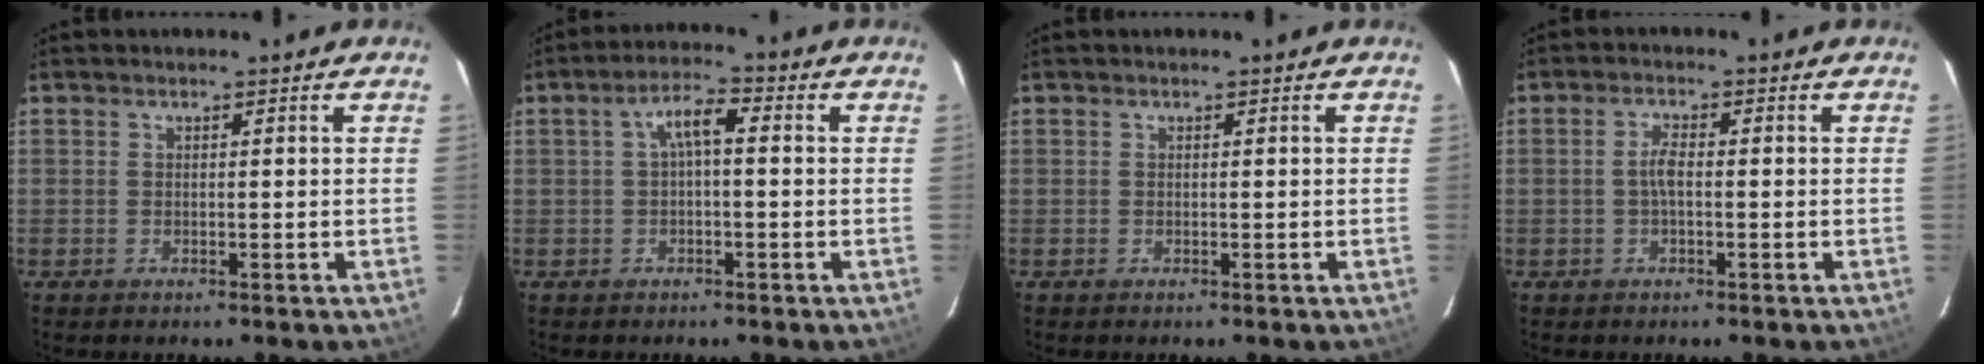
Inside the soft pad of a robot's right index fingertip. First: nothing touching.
{"total": 4.3, "force": [0.1, 1.5, 4.1], "torque": [-0.077, 0.016, 0.005]}
{"total": 0.0}
{"total": 2.5, "force": [-0.4, 0.8, 2.3], "torque": [-0.049, 0.006, -0.006]}